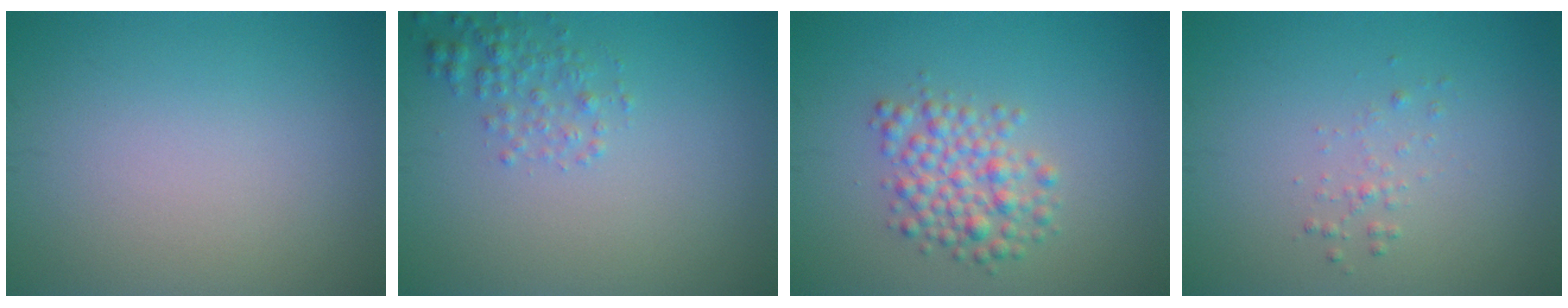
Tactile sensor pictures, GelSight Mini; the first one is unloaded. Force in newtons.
{"total": 1.9, "press": 1.9, "slide": 0.1}
{"total": 3.6, "press": 3.6, "slide": 0.1}
{"total": 0.9, "press": 0.9, "slide": 0.0}